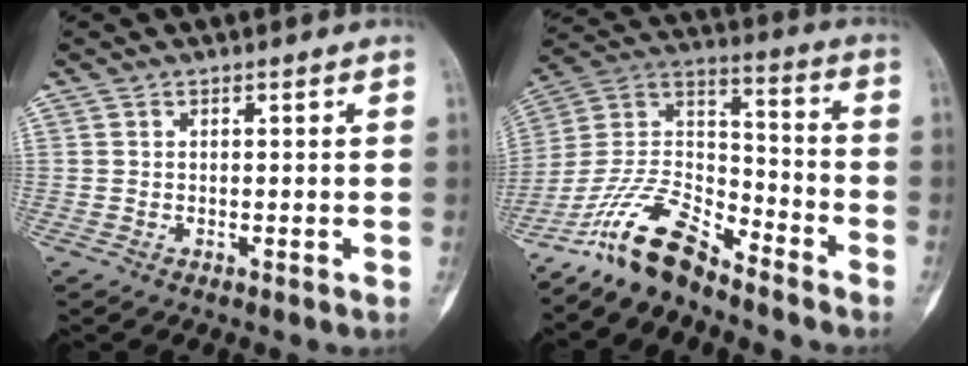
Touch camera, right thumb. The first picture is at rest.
{"total": 14.2, "force": [-11.6, 4.9, 6.7], "torque": [-0.115, 0.092, -0.228]}